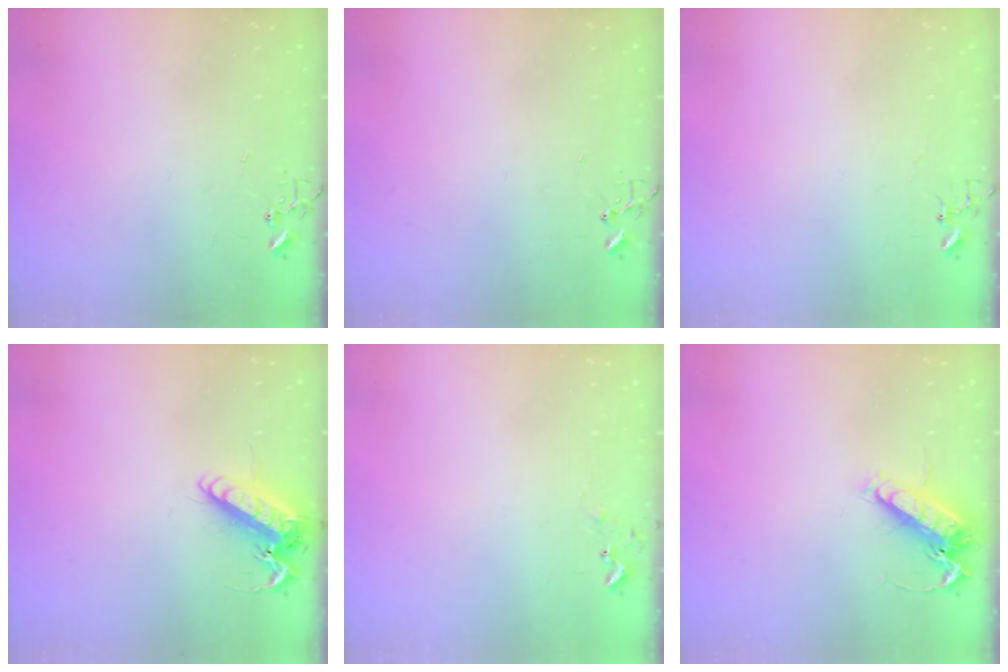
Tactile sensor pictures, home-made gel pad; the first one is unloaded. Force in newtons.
{"total": 0.0}
{"total": 4.0, "press": 4.0, "slide": 0.3}
{"total": 13.5, "press": 13.3, "slide": 2.1}
{"total": 5.0, "press": 5.0, "slide": 0.5}
{"total": 13.8, "press": 13.8, "slide": 1.2}